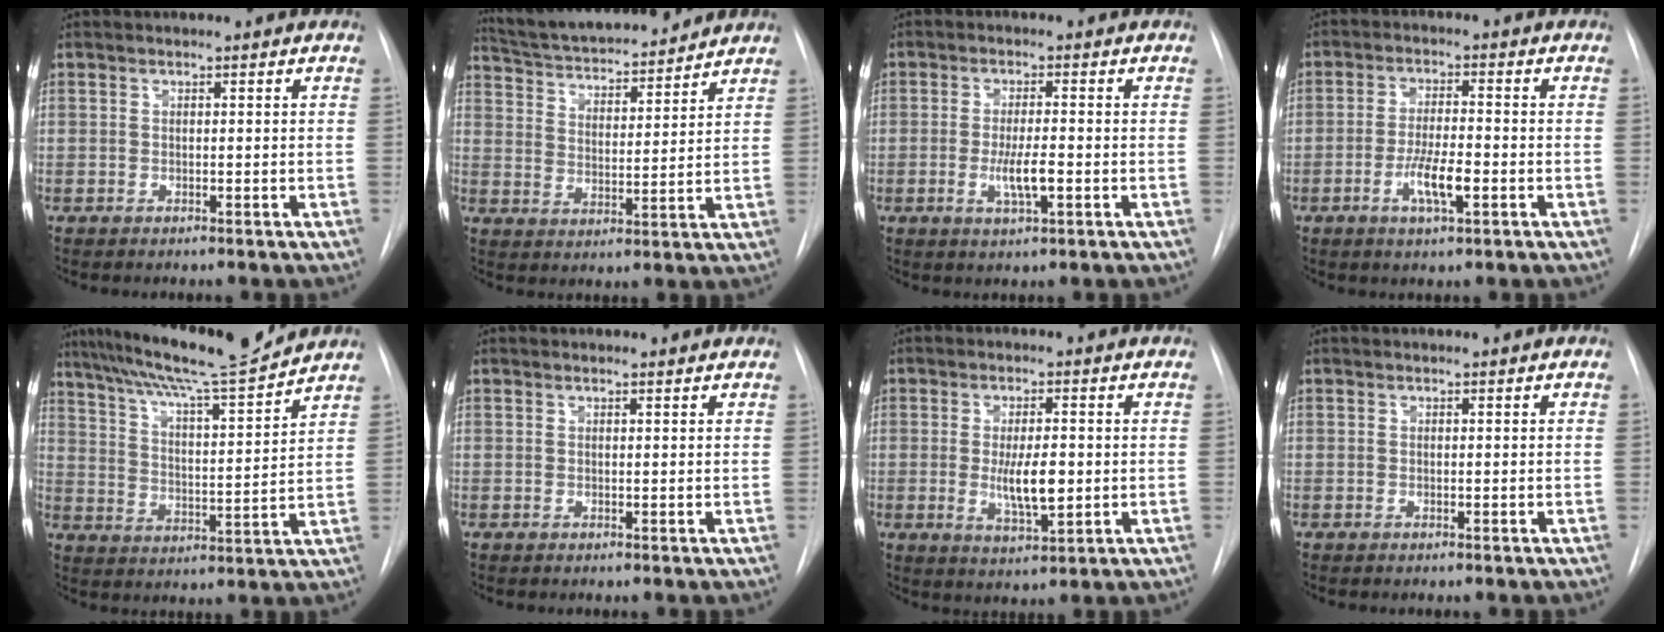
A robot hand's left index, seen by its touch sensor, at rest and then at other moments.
{"total": 16.8, "force": [15.4, 2.7, 6.1], "torque": [-0.102, 0.018, 0.242]}
{"total": 4.4, "force": [-1.1, 0.6, 4.3], "torque": [-0.083, -0.006, -0.017]}
{"total": 5.8, "force": [-2.1, 1.1, 5.3], "torque": [-0.100, -0.004, -0.036]}
{"total": 16.5, "force": [14.6, -0.3, 7.6], "torque": [-0.131, -0.004, 0.228]}
{"total": 1.4, "force": [1.4, 0.2, 0.1], "torque": [-0.013, 0.005, 0.015]}
{"total": 6.3, "force": [-0.2, 1.8, 6.0], "torque": [-0.110, -0.011, 0.001]}
{"total": 0.0}